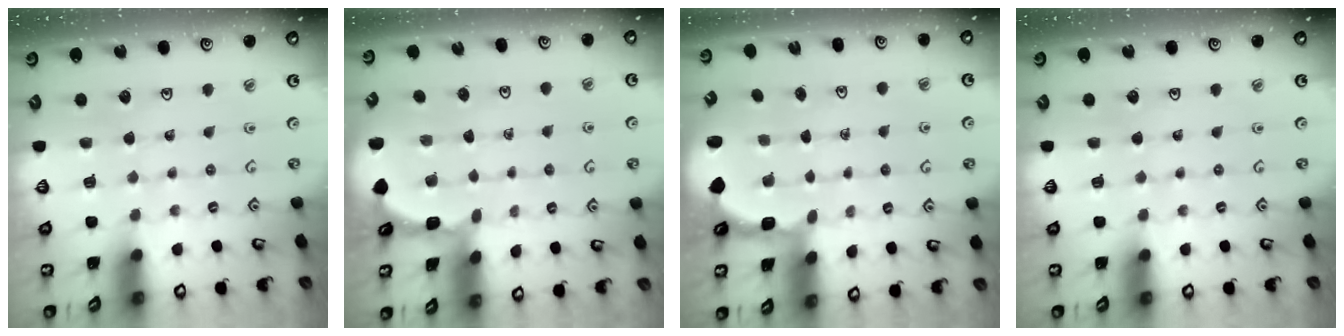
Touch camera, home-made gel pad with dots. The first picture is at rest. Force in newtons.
{"total": 1.7, "press": 1.7, "slide": 0.1}
{"total": 2.7, "press": 2.1, "slide": 1.7}
{"total": 0.0}